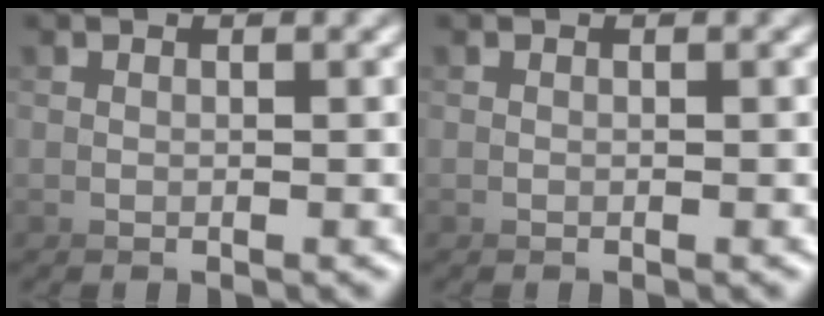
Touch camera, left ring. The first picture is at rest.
{"total": 0.0}